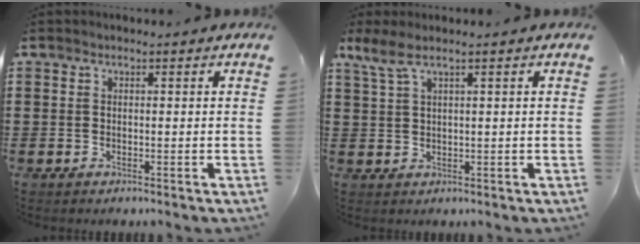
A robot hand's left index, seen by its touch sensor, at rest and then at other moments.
{"total": 2.5, "force": [1.2, 0.3, 2.2], "torque": [-0.055, -0.004, 0.019]}